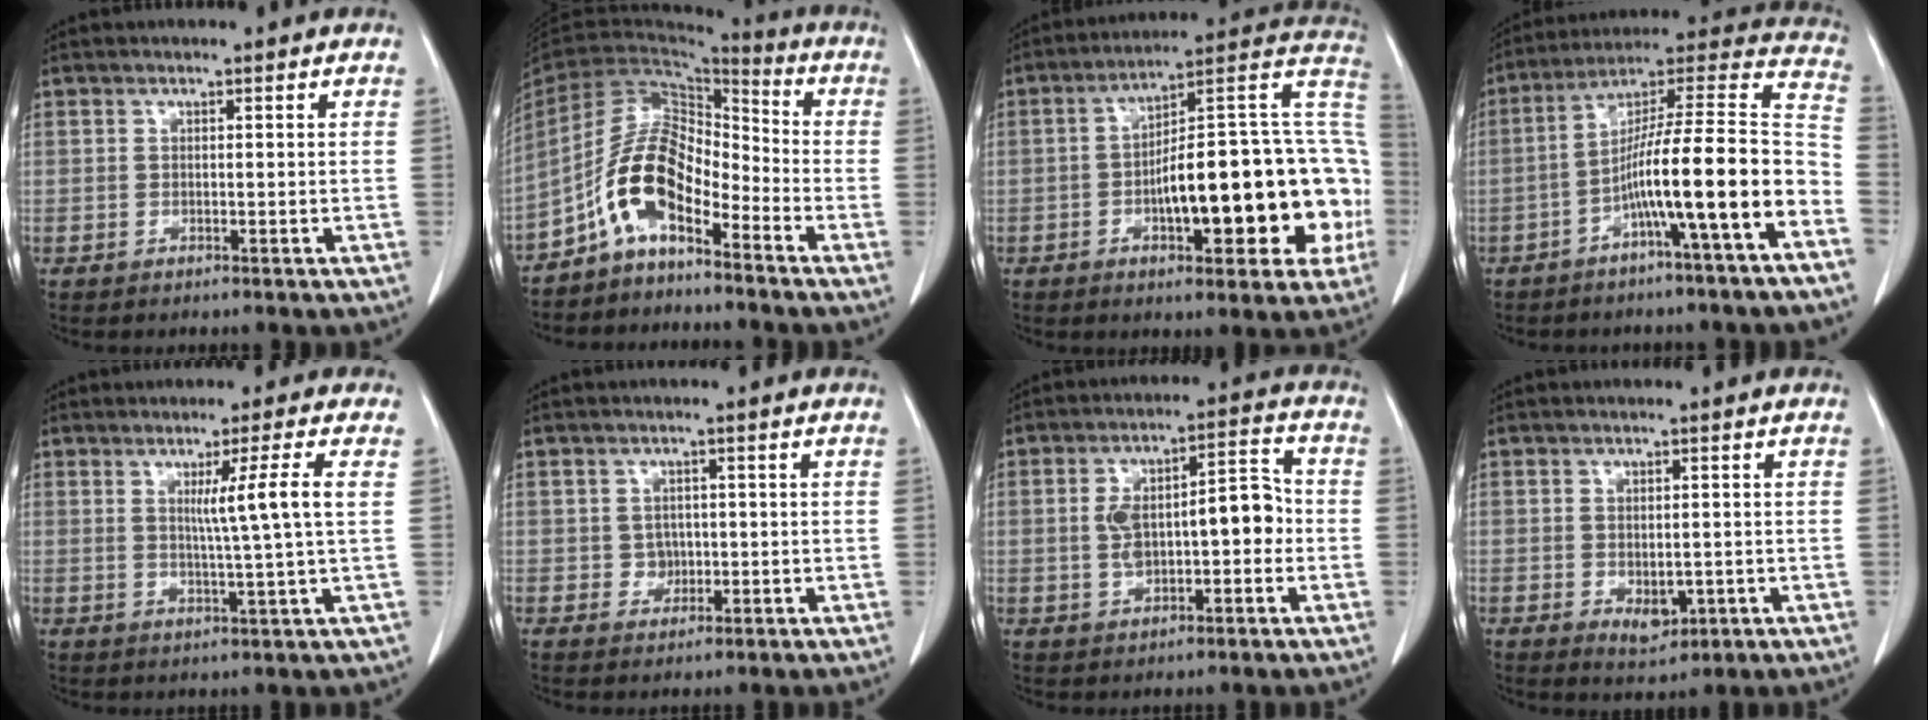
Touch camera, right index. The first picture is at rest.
{"total": 9.9, "force": [-5.5, 4.1, 7.1], "torque": [-0.150, 0.029, -0.108]}
{"total": 24.7, "force": [-4.4, 6.8, 23.4], "torque": [-0.265, 0.043, -0.050]}
{"total": 17.0, "force": [-6.4, -0.2, 15.8], "torque": [-0.242, 0.024, -0.109]}
{"total": 5.9, "force": [1.2, -1.9, 5.4], "torque": [-0.095, -0.009, 0.024]}
{"total": 2.0, "force": [-0.2, 1.8, 0.7], "torque": [-0.006, 0.004, 0.000]}
{"total": 9.9, "force": [-0.7, 4.0, 9.0], "torque": [-0.157, 0.038, -0.007]}
{"total": 3.5, "force": [-0.8, 2.1, 2.6], "torque": [-0.037, -0.005, 0.001]}